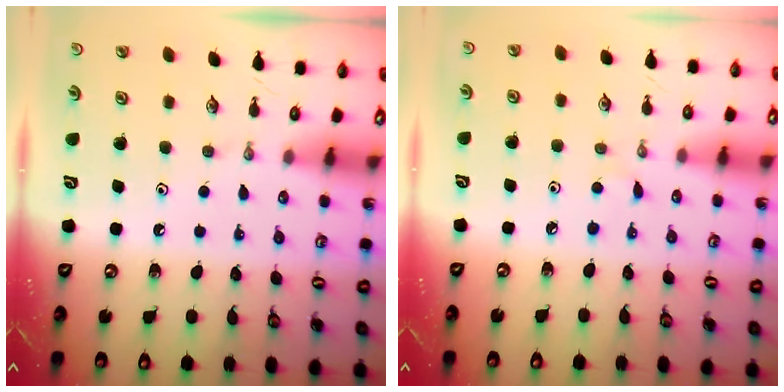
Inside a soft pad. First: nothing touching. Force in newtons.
{"total": 2.1, "press": 2.1, "slide": 0.3}